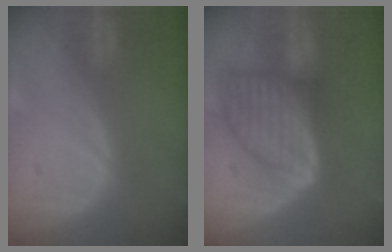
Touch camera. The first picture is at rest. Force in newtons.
{"total": 9.4, "press": 9.3, "slide": 0.6}